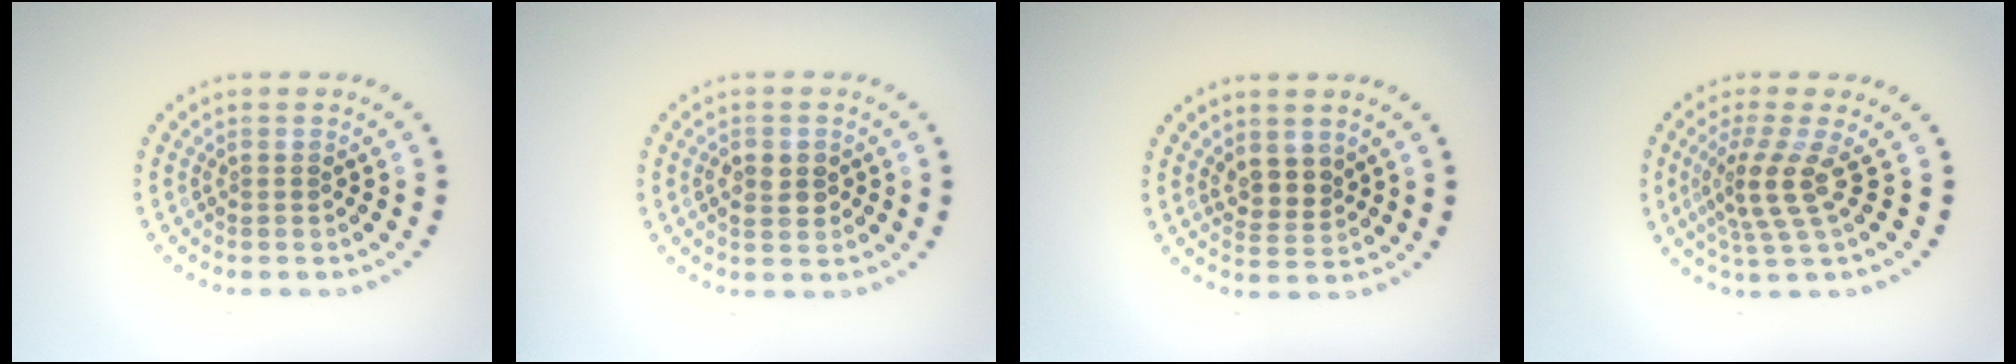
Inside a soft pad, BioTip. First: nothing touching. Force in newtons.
{"total": 2.3, "press": 2.3, "slide": 0.2}
{"total": 2.4, "press": 2.2, "slide": 1.0}
{"total": 3.5, "press": 2.6, "slide": 2.4}